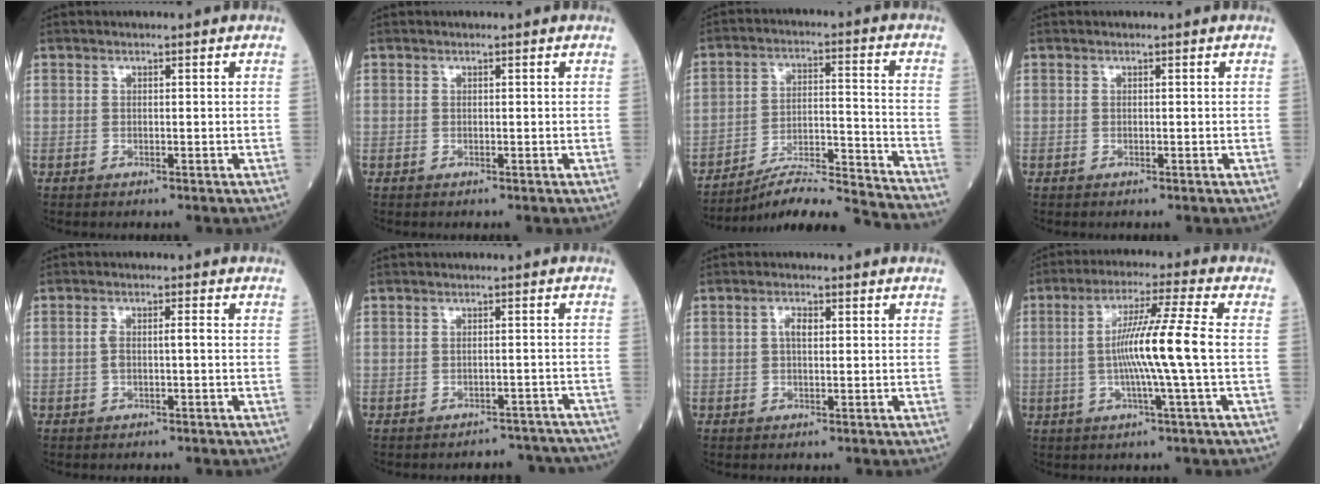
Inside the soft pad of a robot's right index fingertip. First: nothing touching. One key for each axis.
{"total": 0.0}
{"total": 16.5, "fx": -15.8, "fy": -1.3, "fz": 4.5, "tx": -0.071, "ty": 0.008, "tz": -0.247}
{"total": 0.0}
{"total": 2.5, "fx": -0.4, "fy": 0.8, "fz": 2.4, "tx": -0.048, "ty": 0.010, "tz": -0.007}
{"total": 9.0, "fx": -8.6, "fy": 2.6, "fz": 0.2, "tx": 0.017, "ty": 0.028, "tz": -0.084}
{"total": 2.0, "fx": 0.4, "fy": 0.8, "fz": 1.7, "tx": -0.035, "ty": 0.005, "tz": 0.006}
{"total": 10.5, "fx": -0.6, "fy": -1.7, "fz": 10.4, "tx": -0.190, "ty": 0.005, "tz": -0.012}